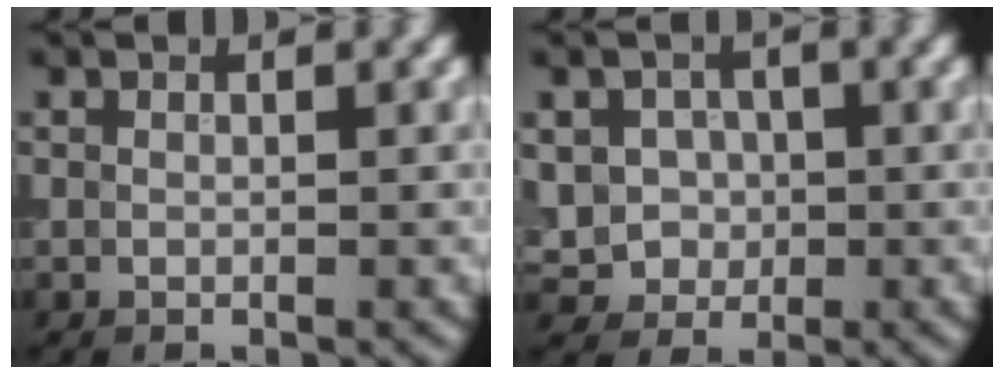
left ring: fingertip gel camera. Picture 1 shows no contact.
{"total": 3.5, "force": [-0.1, 3.2, 1.2], "torque": [-0.020, 0.001, -0.010]}